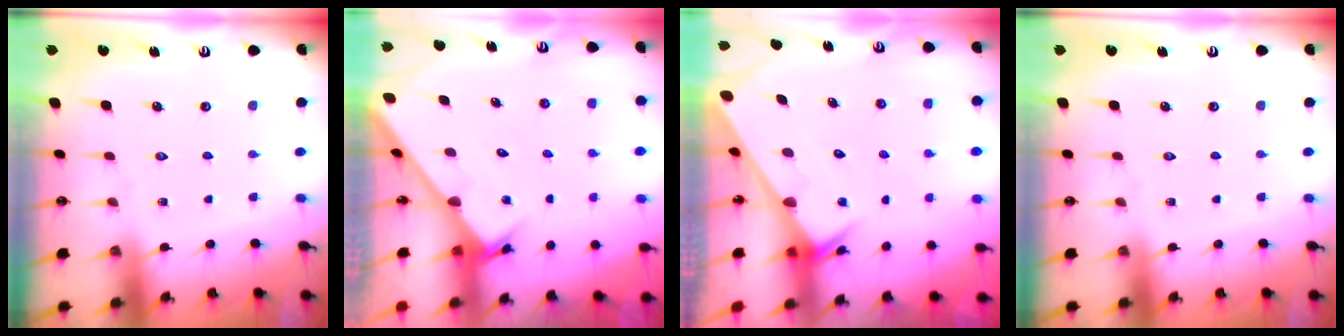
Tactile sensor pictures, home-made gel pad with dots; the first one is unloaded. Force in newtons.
{"total": 2.6, "press": 2.6, "slide": 0.3}
{"total": 2.7, "press": 2.7, "slide": 0.1}
{"total": 0.0}